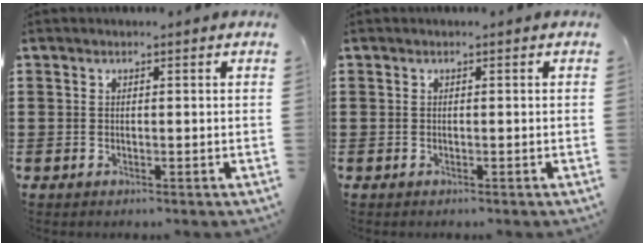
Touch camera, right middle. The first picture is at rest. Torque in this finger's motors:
{"motor_torque": [0.63, 0.56, 0.01, 0.01]}